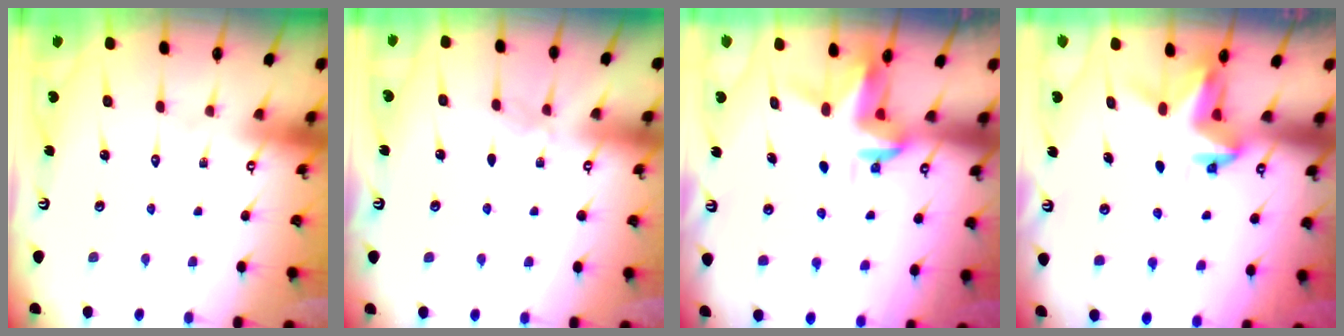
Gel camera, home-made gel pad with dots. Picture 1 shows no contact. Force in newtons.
{"total": 2.1, "press": 2.0, "slide": 0.4}
{"total": 3.3, "press": 3.2, "slide": 0.5}
{"total": 3.7, "press": 3.7, "slide": 0.3}